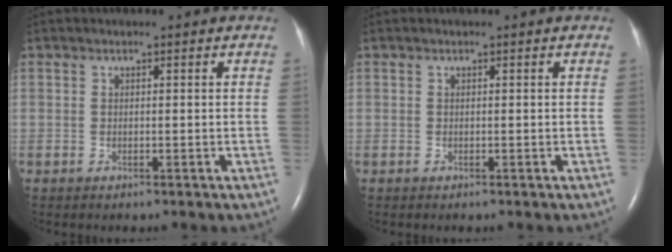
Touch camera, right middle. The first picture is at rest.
{"total": 0.0}